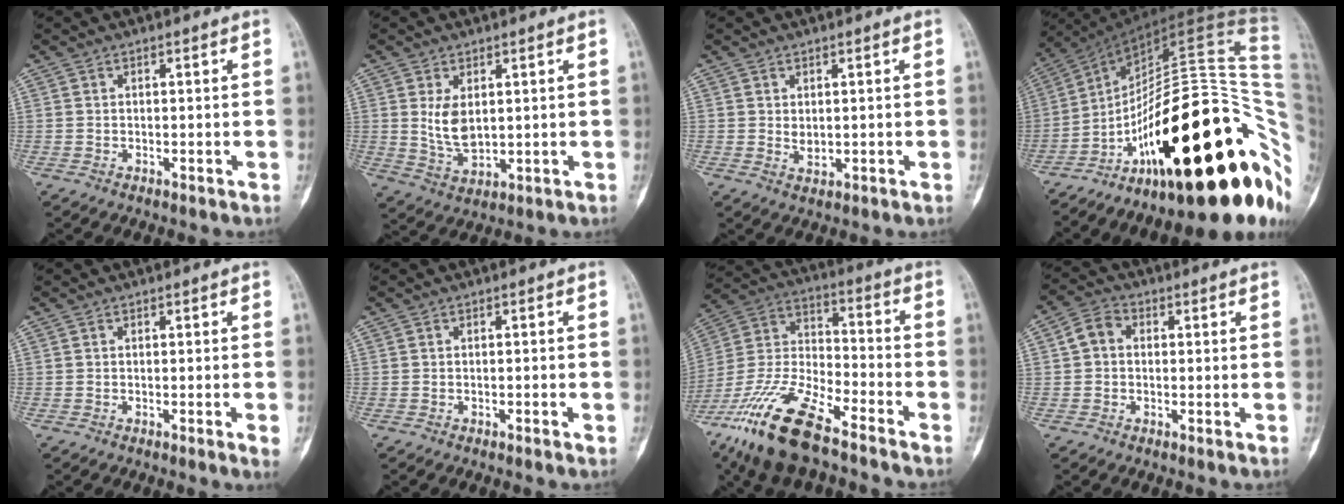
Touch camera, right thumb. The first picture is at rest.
{"total": 6.1, "force": [1.4, 3.5, 4.8], "torque": [-0.077, -0.017, 0.039]}
{"total": 1.8, "force": [0.3, 1.0, 1.4], "torque": [-0.023, -0.007, 0.011]}
{"total": 42.5, "force": [-11.8, 15.4, 37.8], "torque": [-0.451, 0.092, -0.177]}
{"total": 1.9, "force": [-0.6, -0.1, 1.8], "torque": [-0.028, -0.006, -0.006]}
{"total": 1.1, "force": [-0.5, 0.2, 1.0], "torque": [-0.022, 0.004, -0.004]}
{"total": 19.6, "force": [-13.4, 5.9, 13.1], "torque": [-0.285, 0.043, -0.253]}
{"total": 4.4, "force": [0.3, 3.6, 2.6], "torque": [-0.041, 0.015, -0.002]}